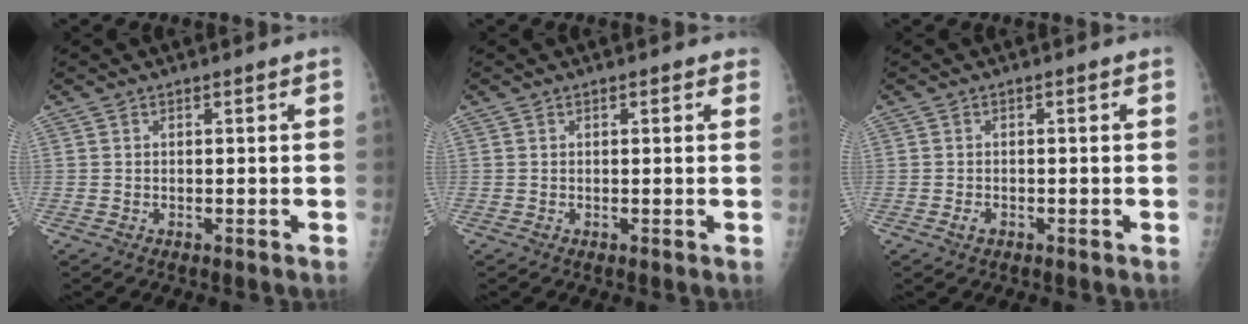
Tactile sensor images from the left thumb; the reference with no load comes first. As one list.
[{"total": 1.0, "force": [0.6, 0.5, 0.6], "torque": [0.002, 0.000, 0.002]}, {"total": 1.2, "force": [-0.7, 0.7, 0.6], "torque": [-0.011, 0.002, -0.013]}]